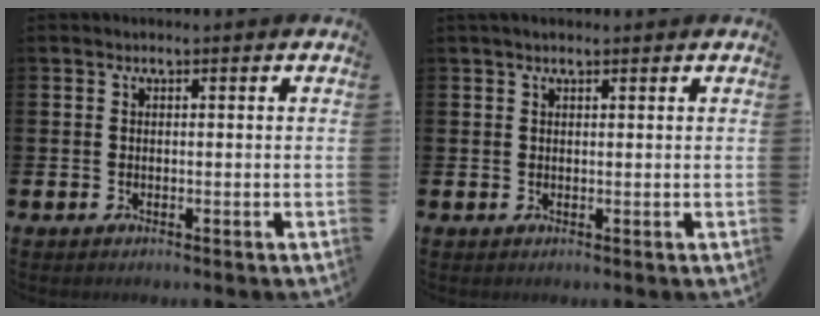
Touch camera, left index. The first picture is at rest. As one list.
[{"total": 1.2, "force": [1.0, 0.4, 0.6], "torque": [0.000, -0.002, 0.014]}]